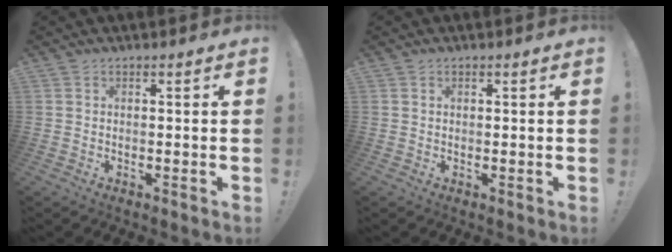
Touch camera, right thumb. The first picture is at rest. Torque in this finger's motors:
{"motor_torque": [0.04, -0.16, 0.36, -0.07, 0.08]}